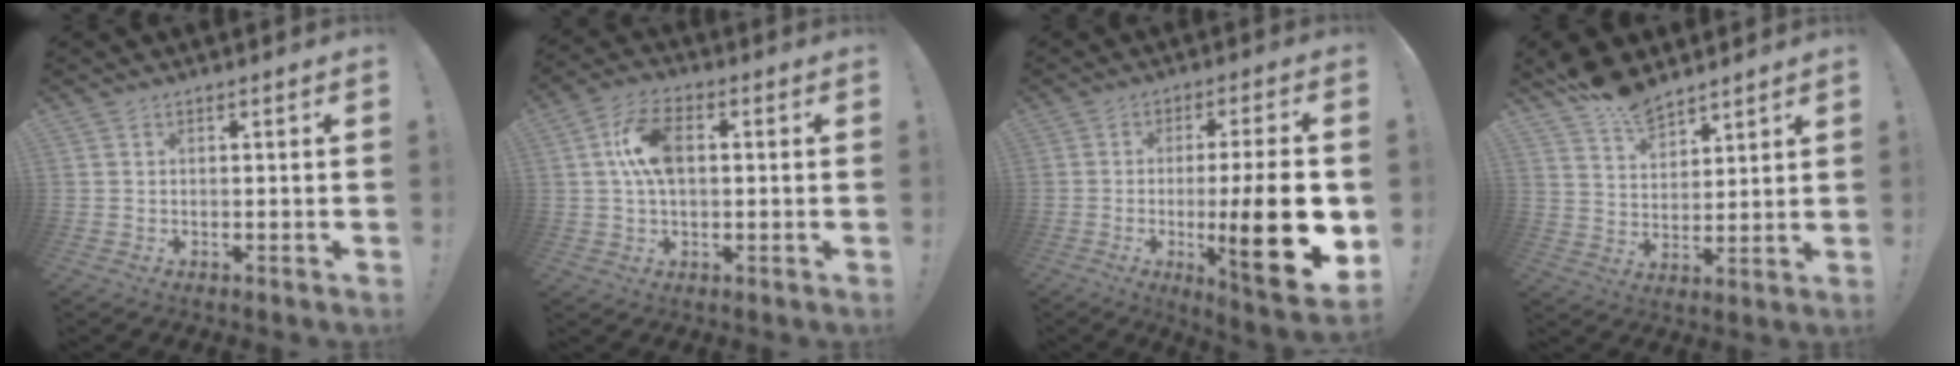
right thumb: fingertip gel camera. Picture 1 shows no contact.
{"total": 10.2, "force": [1.3, 5.8, 8.3], "torque": [-0.155, 0.007, 0.026]}
{"total": 20.3, "force": [-3.9, 3.5, 19.7], "torque": [-0.303, 0.003, -0.049]}
{"total": 9.8, "force": [8.3, 4.3, 2.9], "torque": [-0.058, -0.058, 0.161]}